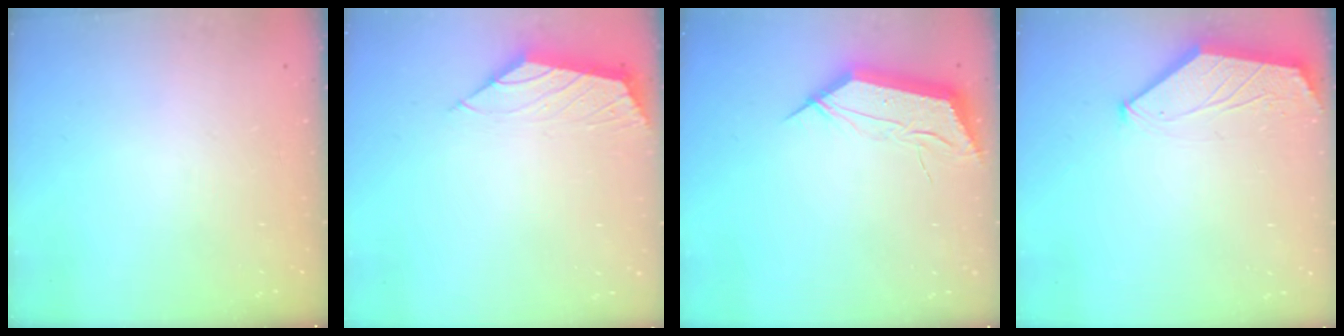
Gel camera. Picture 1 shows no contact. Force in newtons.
{"total": 1.4, "press": 1.3, "slide": 0.5}
{"total": 12.0, "press": 12.0, "slide": 0.7}
{"total": 1.6, "press": 1.6, "slide": 0.3}